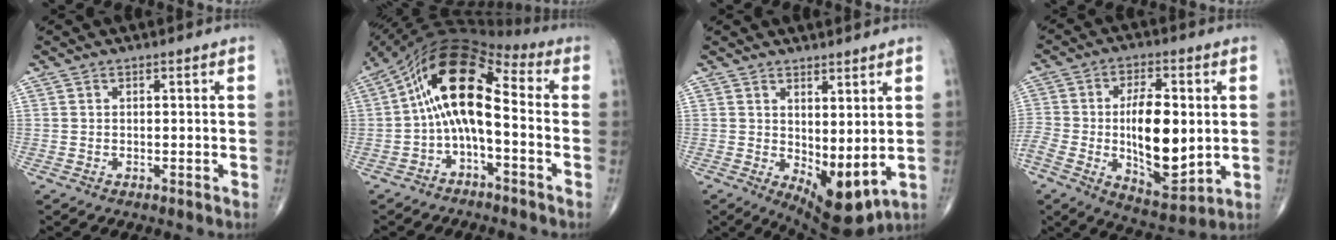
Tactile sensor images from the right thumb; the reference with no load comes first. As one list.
[{"total": 14.2, "force": [-0.8, 6.4, 12.7], "torque": [-0.208, 0.059, -0.026]}, {"total": 8.8, "force": [0.4, 4.0, 7.9], "torque": [-0.105, -0.022, 0.024]}, {"total": 18.9, "force": [-1.3, 8.9, 16.6], "torque": [-0.288, -0.001, -0.010]}]